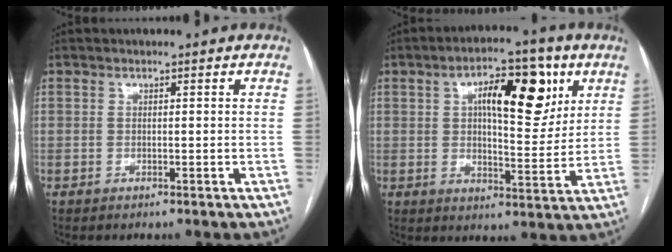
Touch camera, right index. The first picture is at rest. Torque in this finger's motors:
{"motor_torque": [1.15, 0.99, 0.32, 0.10]}